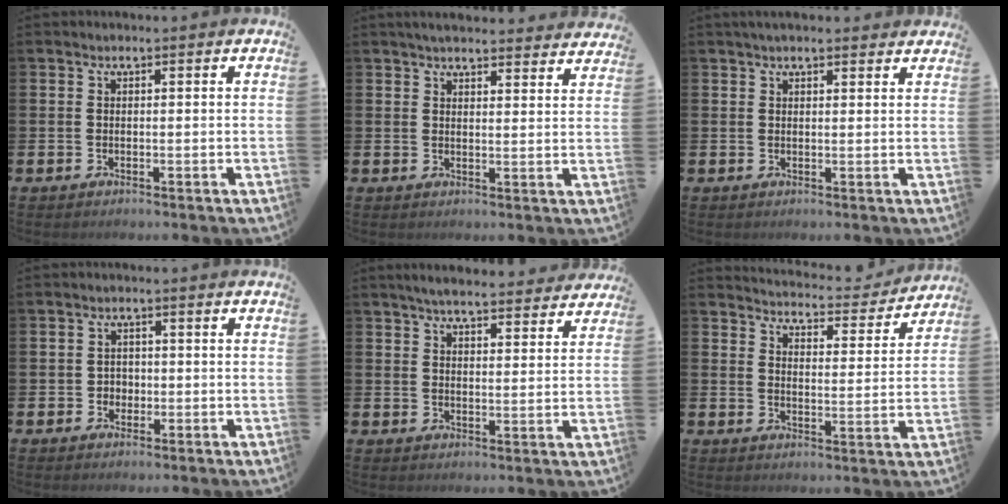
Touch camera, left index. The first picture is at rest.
{"total": 4.4, "force": [4.3, 0.5, 0.8], "torque": [-0.007, -0.024, 0.076]}
{"total": 2.4, "force": [2.2, 0.6, 0.7], "torque": [-0.011, -0.003, 0.039]}
{"total": 1.8, "force": [-0.3, 1.7, 0.3], "torque": [-0.001, 0.004, -0.012]}
{"total": 5.2, "force": [5.0, 0.7, 1.3], "torque": [-0.023, -0.029, 0.086]}
{"total": 4.8, "force": [4.7, 0.5, 0.4], "torque": [-0.015, -0.044, 0.076]}